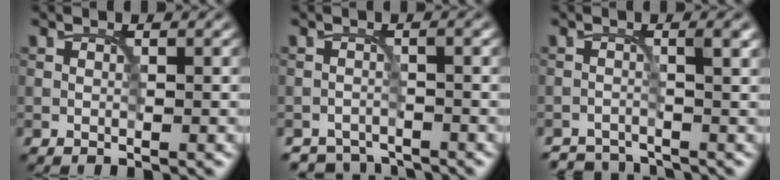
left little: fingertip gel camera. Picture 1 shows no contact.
{"total": 2.8, "force": [-2.7, 0.5, 0.1], "torque": [0.006, -0.003, -0.048]}
{"total": 2.9, "force": [-2.5, 0.7, 1.3], "torque": [-0.013, -0.003, -0.048]}